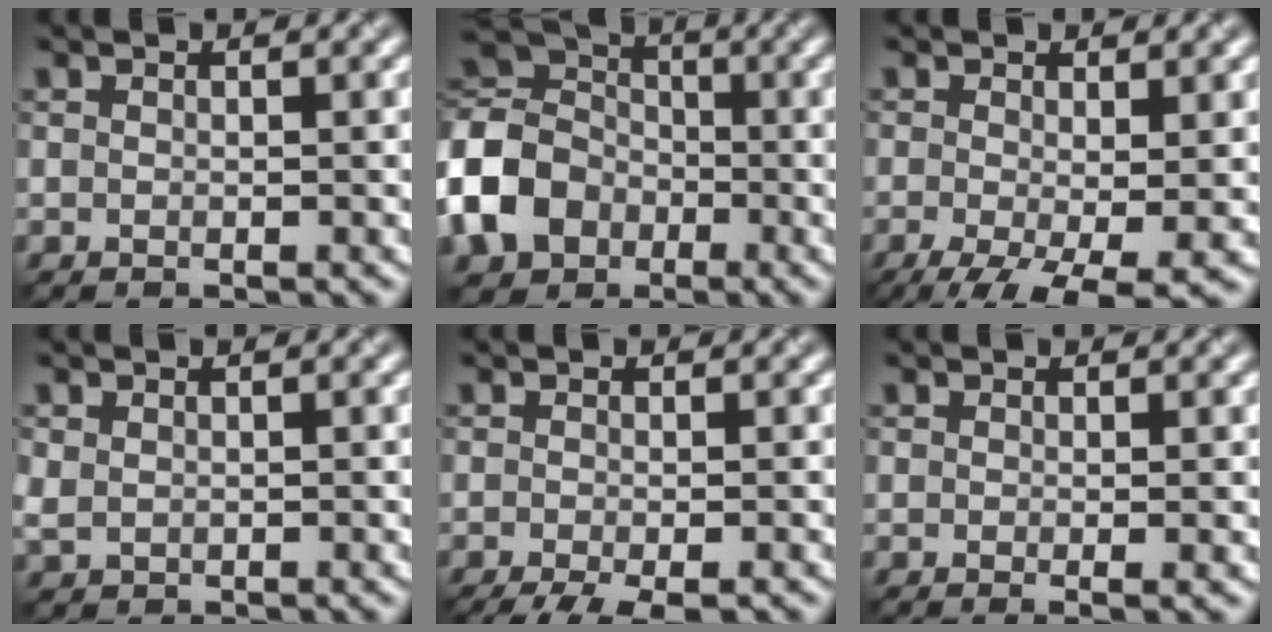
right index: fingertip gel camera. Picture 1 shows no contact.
{"total": 9.2, "force": [-2.9, 7.3, 4.8], "torque": [-0.127, 0.004, -0.079]}
{"total": 7.2, "force": [-2.8, 2.5, 6.2], "torque": [-0.119, -0.017, -0.041]}
{"total": 1.2, "force": [0.3, 1.1, 0.5], "torque": [-0.012, -0.002, 0.009]}
{"total": 4.5, "force": [-3.2, 0.8, 3.0], "torque": [-0.044, -0.008, -0.057]}
{"total": 0.9, "force": [0.0, -0.1, 0.9], "torque": [-0.012, -0.005, -0.003]}